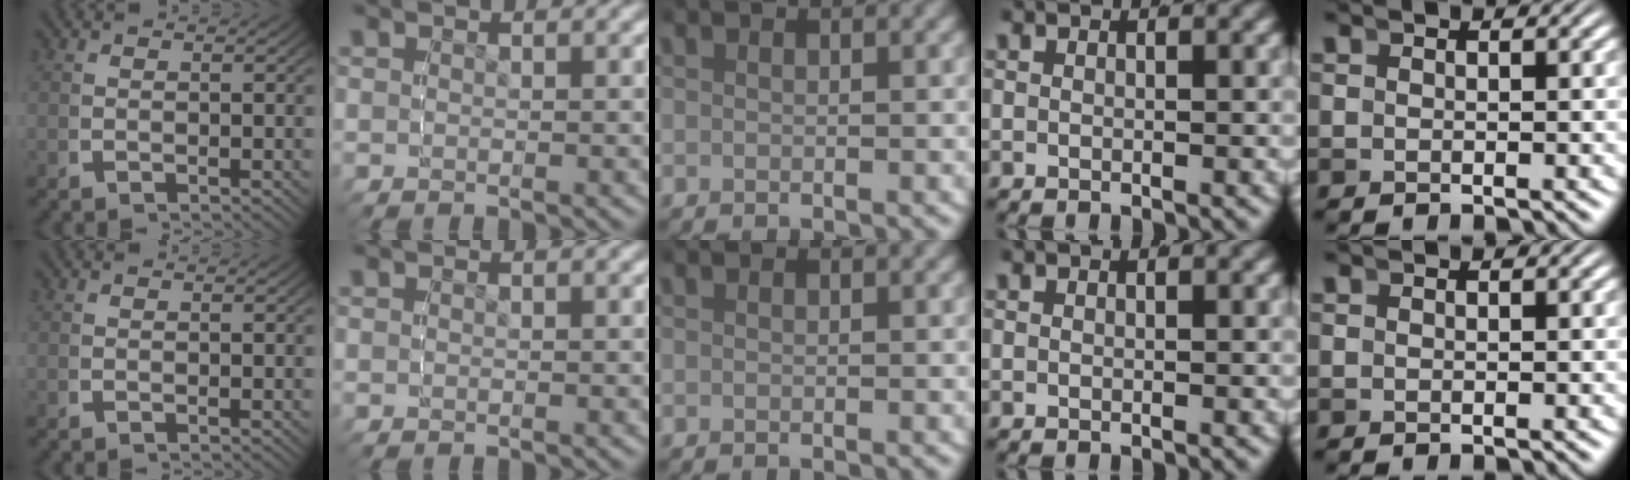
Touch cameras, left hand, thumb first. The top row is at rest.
{}